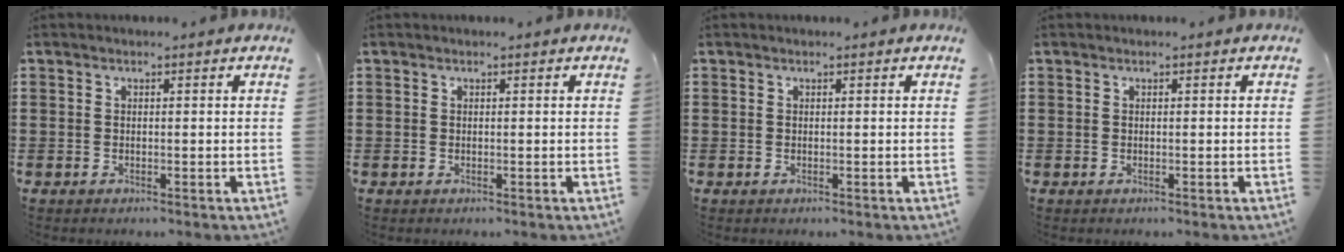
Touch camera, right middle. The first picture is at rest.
{"total": 0.0}
{"total": 0.0}
{"total": 0.0}